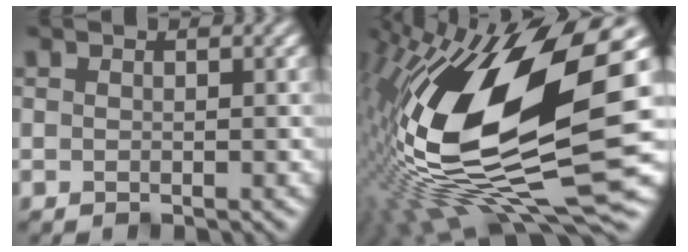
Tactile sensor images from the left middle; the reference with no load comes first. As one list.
[{"total": 18.3, "force": [2.0, 6.3, 17.1], "torque": [-0.314, -0.004, 0.032]}]